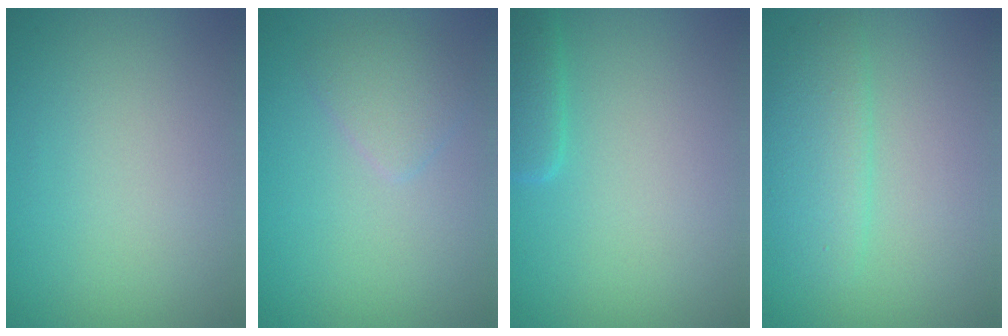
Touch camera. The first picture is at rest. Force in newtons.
{"total": 1.8, "press": 1.8, "slide": 0.0}
{"total": 2.0, "press": 2.0, "slide": 0.1}
{"total": 2.6, "press": 2.6, "slide": 0.1}